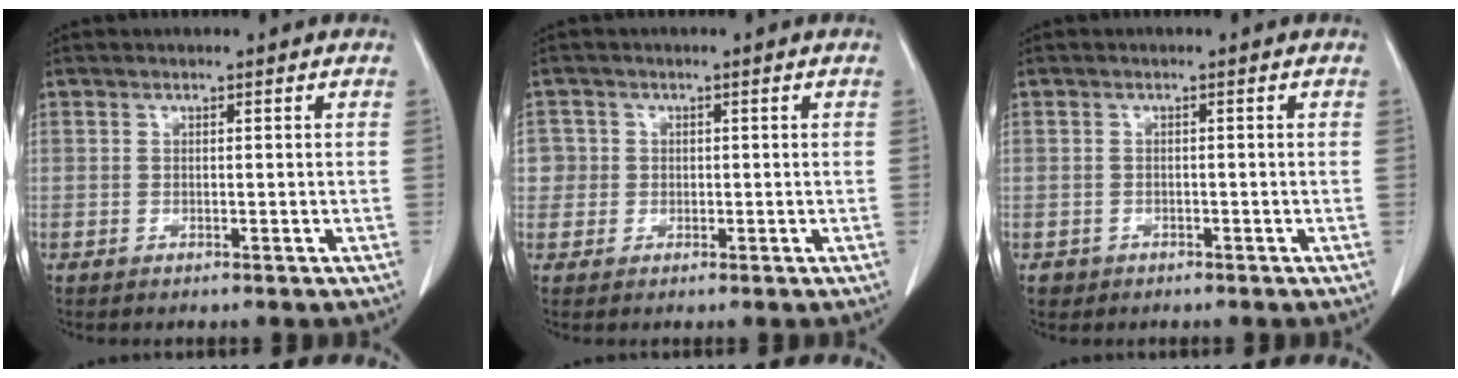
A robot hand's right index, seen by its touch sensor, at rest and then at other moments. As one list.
[{"total": 3.5, "force": [0.2, 3.5, 0.1], "torque": [0.013, 0.013, 0.005]}, {"total": 1.9, "force": [-0.8, 1.7, 0.2], "torque": [-0.004, 0.004, -0.010]}]